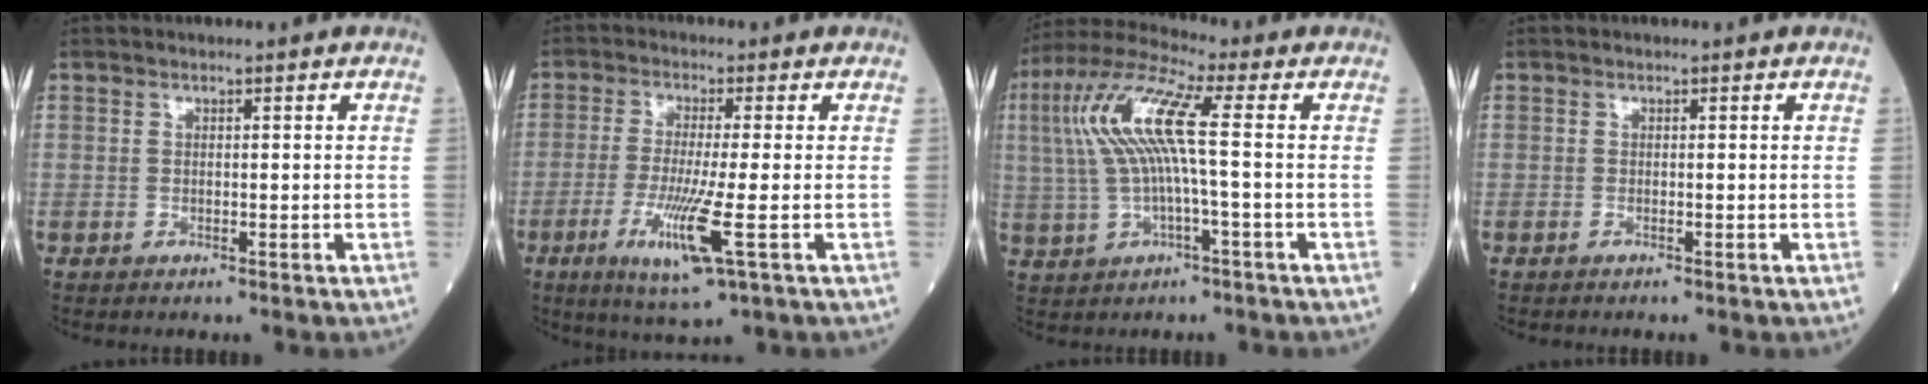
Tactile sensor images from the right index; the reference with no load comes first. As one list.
[{"total": 8.6, "force": [-3.0, -0.2, 8.1], "torque": [-0.162, -0.029, -0.056]}, {"total": 11.2, "force": [1.1, 1.2, 11.1], "torque": [-0.242, 0.030, 0.018]}, {"total": 0.0}]